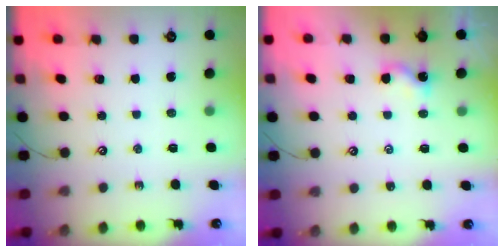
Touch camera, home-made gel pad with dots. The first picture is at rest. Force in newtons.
{"total": 0.0}